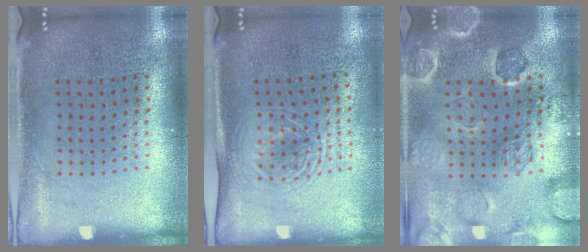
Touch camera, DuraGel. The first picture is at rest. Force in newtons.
{"total": 1.6, "press": 1.3, "slide": 0.9}
{"total": 1.7, "press": 1.7, "slide": 0.2}